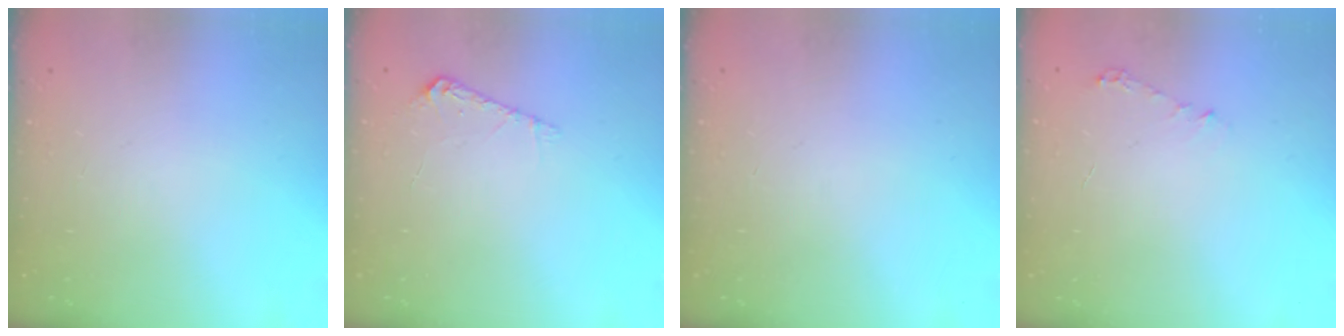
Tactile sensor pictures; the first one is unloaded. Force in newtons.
{"total": 5.7, "press": 5.7, "slide": 0.5}
{"total": 0.0}
{"total": 3.8, "press": 3.8, "slide": 0.5}